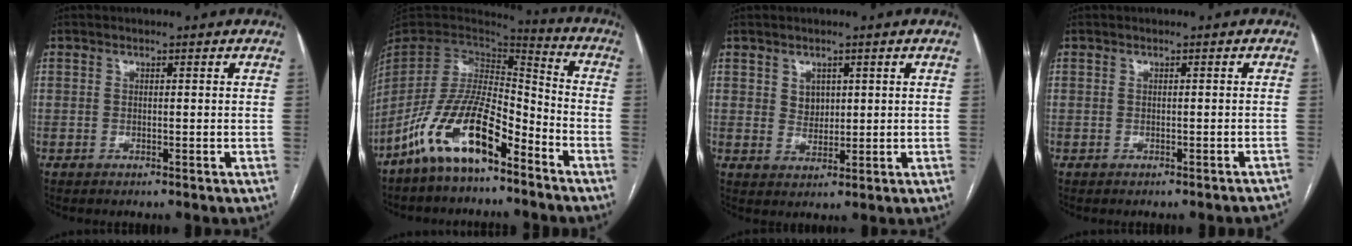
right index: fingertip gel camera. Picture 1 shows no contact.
{"total": 14.5, "force": [-9.0, 4.3, 10.6], "torque": [-0.208, 0.007, -0.167]}
{"total": 2.9, "force": [1.2, 2.2, 1.5], "torque": [-0.024, -0.002, 0.027]}
{"total": 2.4, "force": [-2.3, 0.0, 0.7], "torque": [0.000, 0.003, -0.023]}